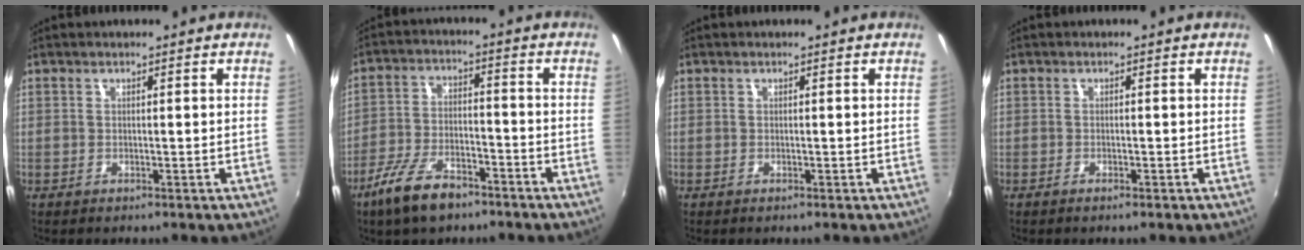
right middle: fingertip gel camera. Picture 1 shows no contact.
{"total": 10.2, "force": [-7.1, 4.0, 6.2], "torque": [-0.137, -0.005, -0.129]}
{"total": 0.0}
{"total": 1.0, "force": [-0.8, 0.0, 0.6], "torque": [-0.012, -0.002, -0.013]}